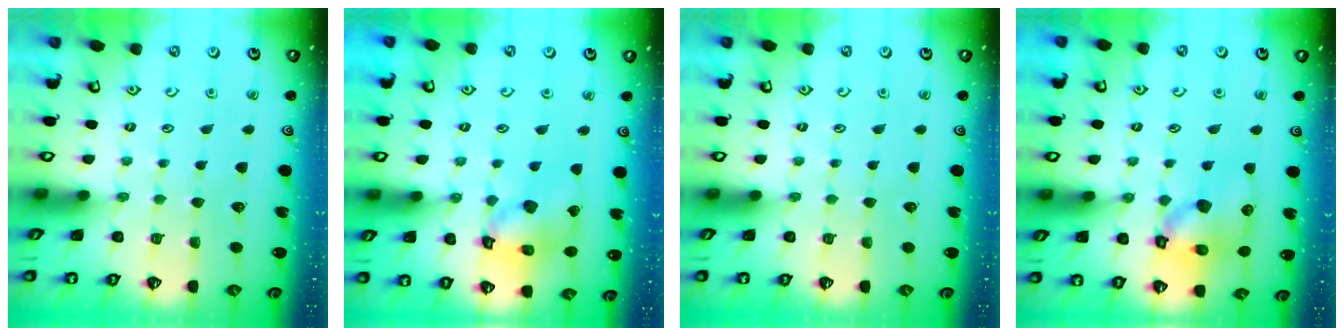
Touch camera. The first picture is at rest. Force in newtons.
{"total": 14.1, "press": 13.9, "slide": 1.9}
{"total": 0.0}
{"total": 12.5, "press": 12.4, "slide": 1.6}